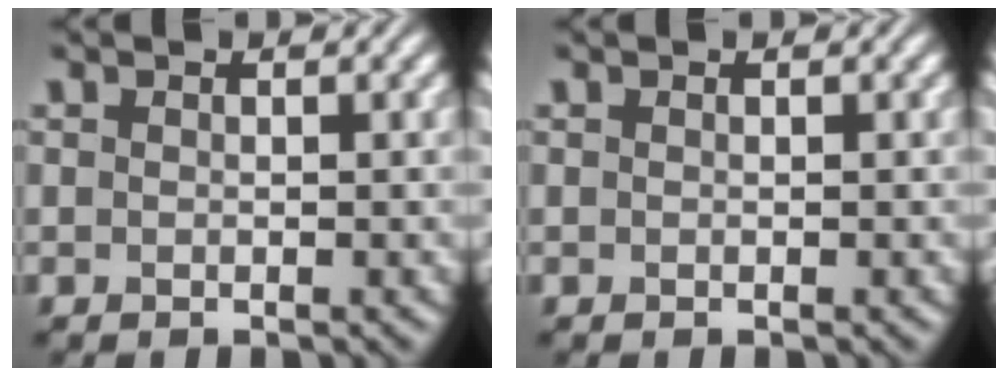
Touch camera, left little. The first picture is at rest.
{"total": 0.0}